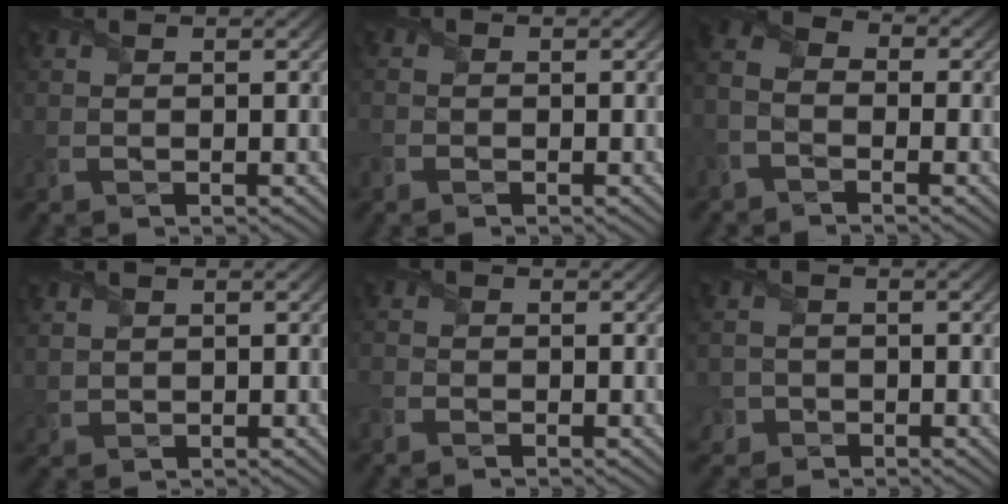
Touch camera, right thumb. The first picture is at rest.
{"total": 1.3, "force": [-1.0, 0.7, 0.3], "torque": [-0.009, -0.004, -0.024]}
{"total": 5.0, "force": [-2.6, 3.3, 2.9], "torque": [-0.070, -0.002, -0.062]}
{"total": 1.4, "force": [1.0, 0.9, 0.3], "torque": [-0.017, -0.001, 0.022]}
{"total": 1.8, "force": [-1.3, 1.0, 0.7], "torque": [-0.020, -0.006, -0.031]}
{"total": 2.8, "force": [-1.6, 2.3, 0.1], "torque": [-0.004, 0.001, -0.038]}